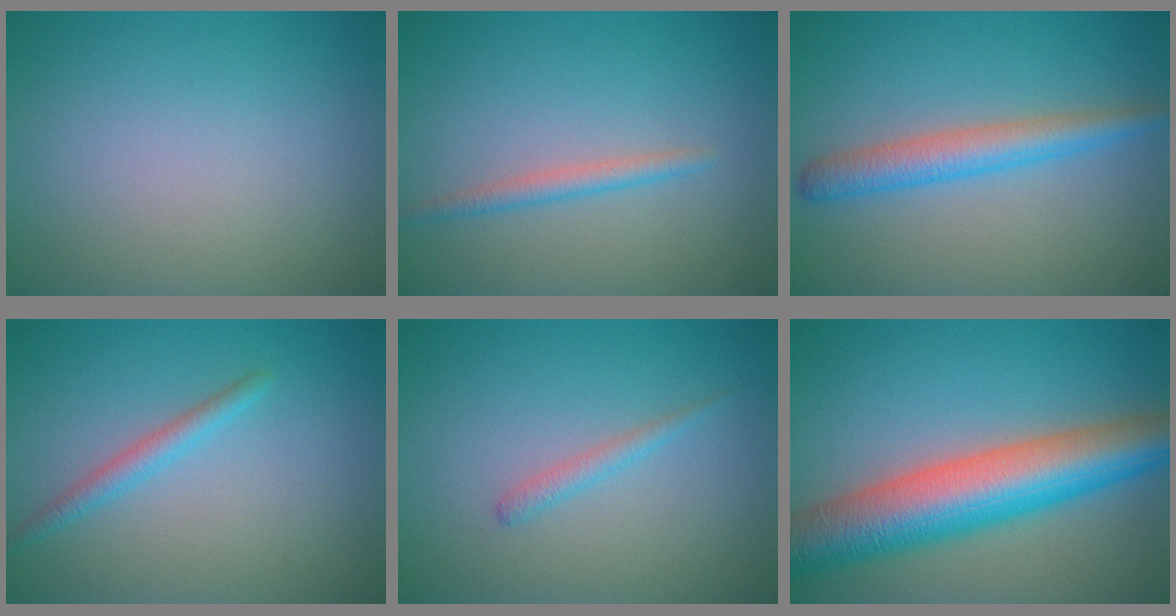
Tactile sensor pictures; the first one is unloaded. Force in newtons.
{"total": 1.6, "press": 1.6, "slide": 0.0}
{"total": 3.7, "press": 3.7, "slide": 0.1}
{"total": 1.8, "press": 1.8, "slide": 0.1}
{"total": 1.2, "press": 1.1, "slide": 0.1}
{"total": 10.7, "press": 10.7, "slide": 0.3}